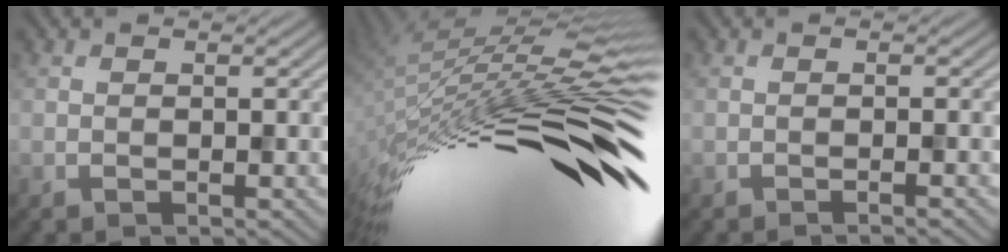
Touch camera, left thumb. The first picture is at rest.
{"total": 15.6, "force": [-3.2, 4.1, 14.7], "torque": [-0.283, -0.001, -0.055]}
{"total": 1.6, "force": [-0.9, 0.2, 1.2], "torque": [-0.011, 0.004, -0.022]}